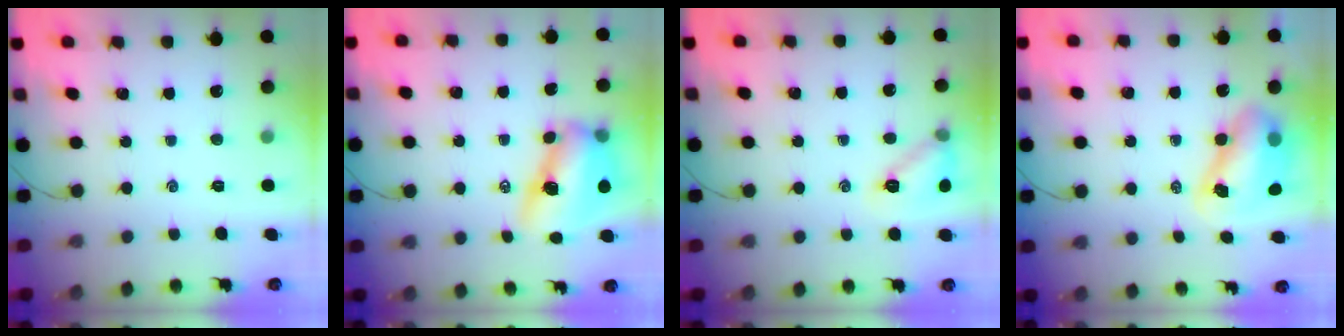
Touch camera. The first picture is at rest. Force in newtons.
{"total": 12.4, "press": 12.1, "slide": 2.6}
{"total": 10.4, "press": 10.4, "slide": 0.6}
{"total": 9.0, "press": 8.8, "slide": 2.1}